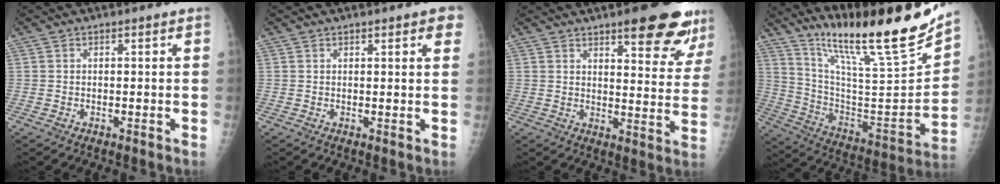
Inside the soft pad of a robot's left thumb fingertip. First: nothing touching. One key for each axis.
{"total": 3.6, "fx": 2.1, "fy": 1.0, "fz": 2.7, "tx": -0.019, "ty": -0.005, "tz": 0.021}
{"total": 15.7, "fx": 10.3, "fy": 4.6, "fz": 10.9, "tx": -0.100, "ty": -0.059, "tz": 0.128}
{"total": 24.7, "fx": 20.3, "fy": 1.9, "fz": 13.9, "tx": -0.205, "ty": -0.126, "tz": 0.335}